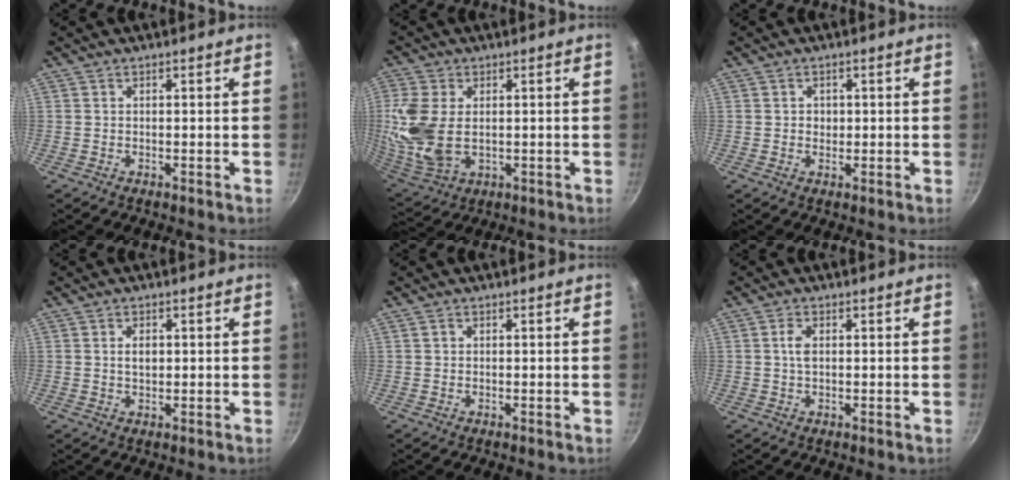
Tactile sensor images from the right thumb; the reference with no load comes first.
{"total": 13.5, "force": [0.5, 8.5, 10.5], "torque": [-0.245, -0.008, 0.023]}
{"total": 1.6, "force": [0.2, 1.4, 0.7], "torque": [0.000, 0.000, 0.003]}
{"total": 2.4, "force": [0.4, 1.5, 1.8], "torque": [-0.024, -0.003, 0.007]}
{"total": 0.6, "force": [0.1, 0.6, 0.3], "torque": [0.000, 0.002, 0.002]}
{"total": 2.4, "force": [0.4, 1.2, 2.0], "torque": [-0.040, 0.001, 0.003]}